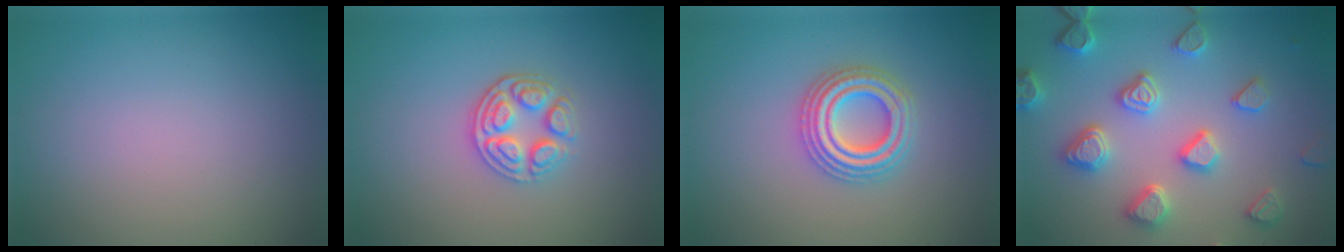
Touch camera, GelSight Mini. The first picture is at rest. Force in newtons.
{"total": 3.5, "press": 3.0, "slide": 1.8}
{"total": 4.3, "press": 4.2, "slide": 0.8}
{"total": 4.8, "press": 4.6, "slide": 1.2}